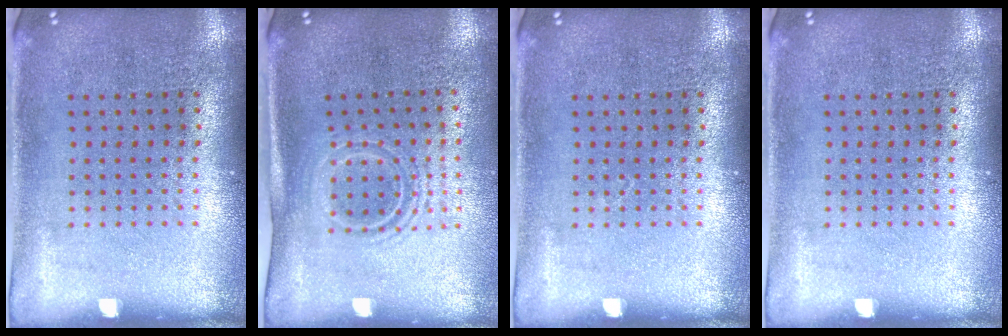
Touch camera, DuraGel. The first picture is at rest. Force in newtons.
{"total": 1.5, "press": 1.1, "slide": 1.0}
{"total": 0.0}
{"total": 0.0}